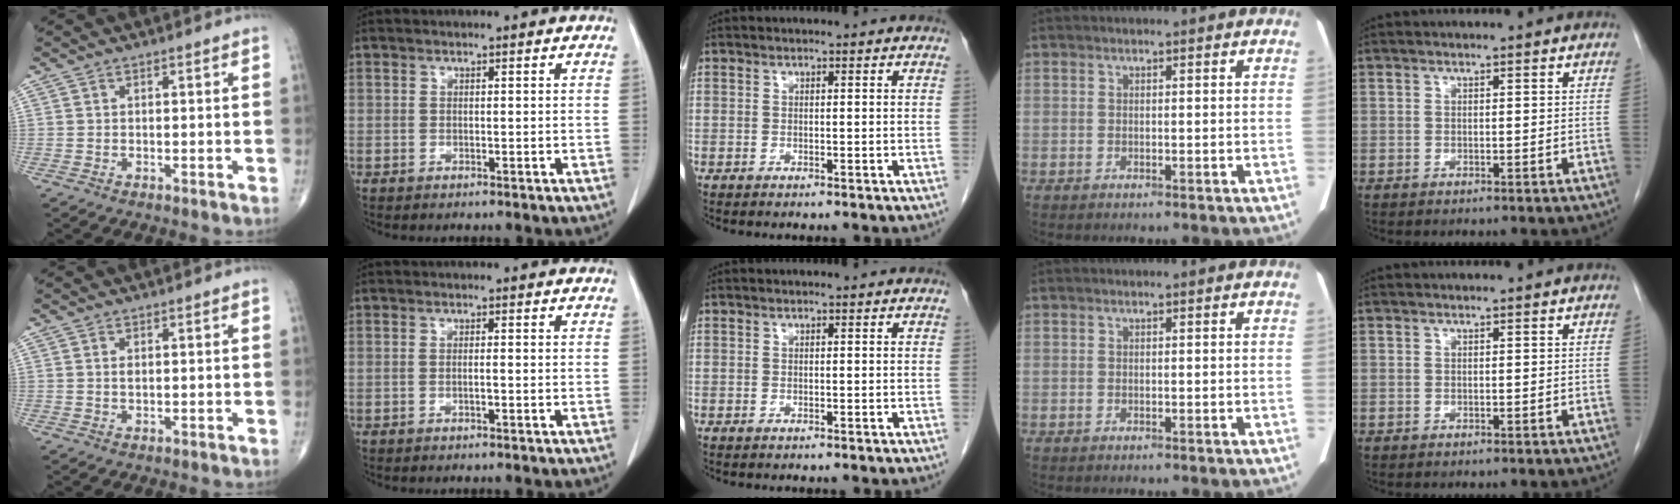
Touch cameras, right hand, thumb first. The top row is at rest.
{"thumb": {"total": 0.9, "force": [0.2, 0.5, 0.8], "torque": [-0.015, -0.001, 0.006]}, "index": {"total": 0.8, "force": [-0.3, 0.0, 0.8], "torque": [-0.018, 0.000, -0.005]}}